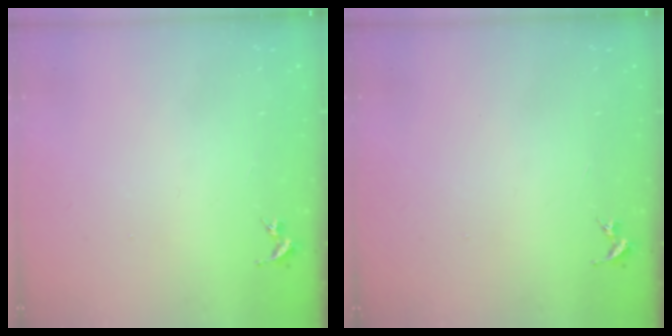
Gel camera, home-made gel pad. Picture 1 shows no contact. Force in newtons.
{"total": 0.0}